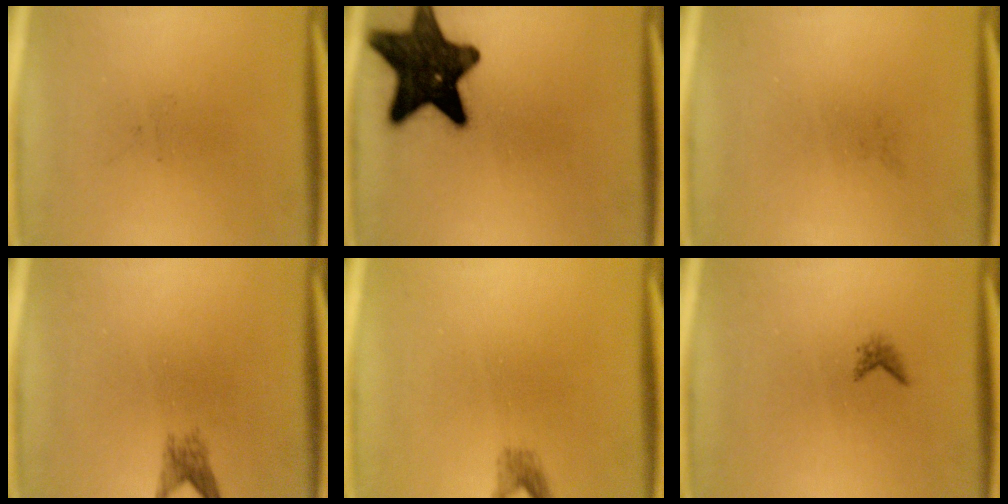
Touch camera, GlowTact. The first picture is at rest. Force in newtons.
{"total": 17.0}
{"total": 0.0}
{"total": 1.9}
{"total": 1.5}
{"total": 0.9}